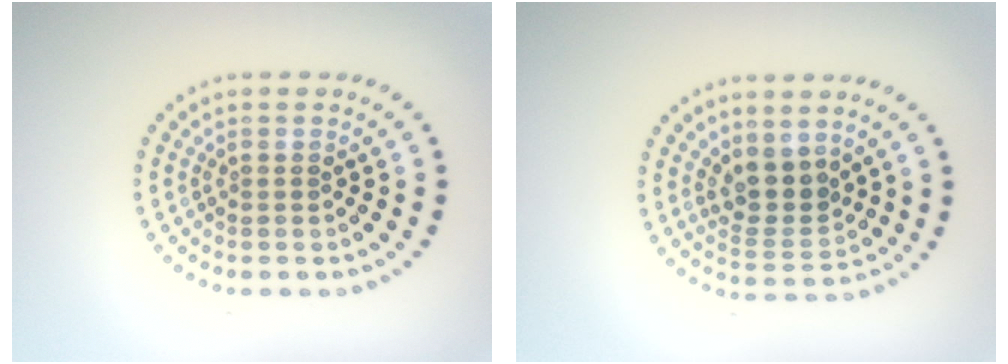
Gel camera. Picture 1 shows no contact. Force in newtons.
{"total": 3.2, "press": 2.7, "slide": 1.8}